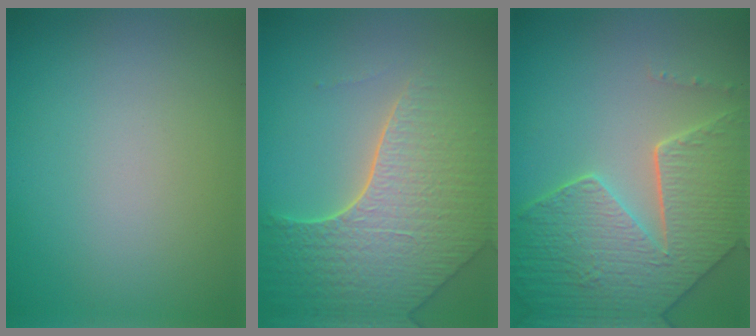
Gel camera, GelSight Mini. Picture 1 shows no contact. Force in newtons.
{"total": 7.6, "press": 5.6, "slide": 5.1}
{"total": 8.8, "press": 6.3, "slide": 6.2}